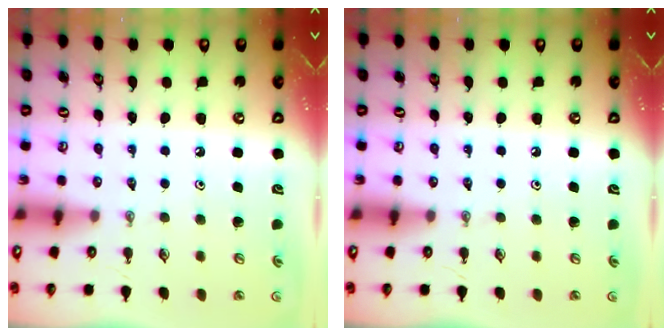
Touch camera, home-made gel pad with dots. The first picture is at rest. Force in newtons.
{"total": 0.0}